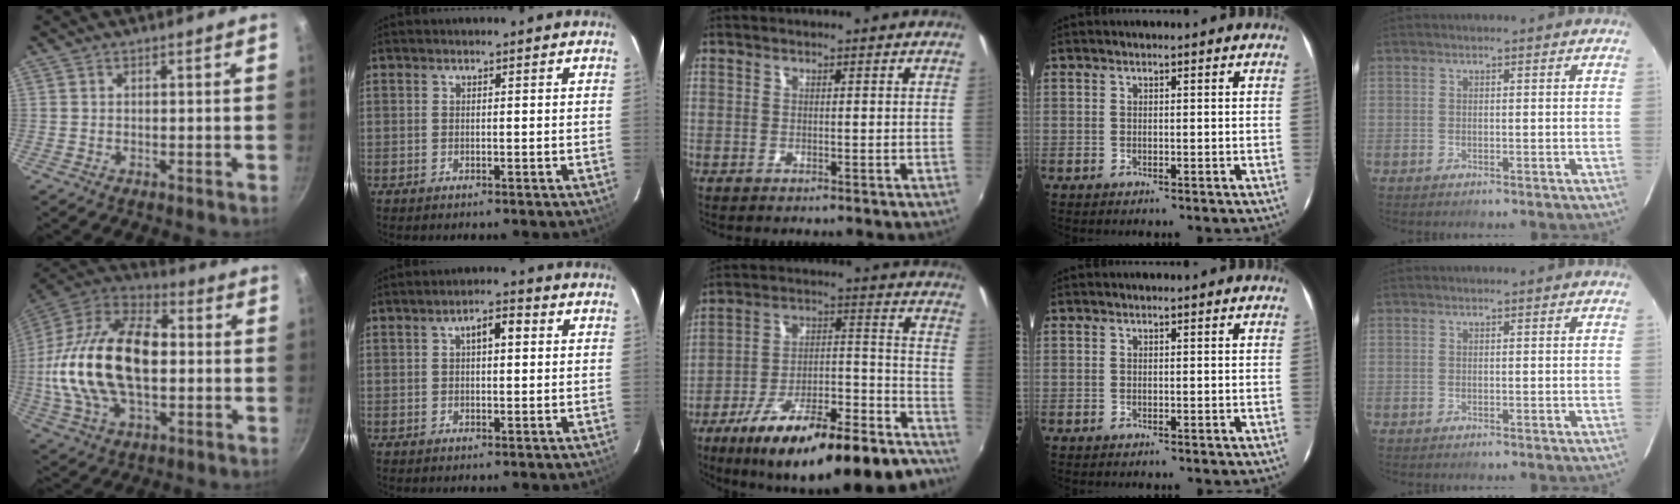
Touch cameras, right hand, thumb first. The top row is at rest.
{"thumb": {"total": 26.7, "force": [-0.3, 15.3, 21.8], "torque": [-0.410, 0.035, -0.016]}, "index": {"total": 4.1, "force": [1.0, 1.8, 3.5], "torque": [-0.055, 0.015, 0.017]}, "middle": {"total": 28.1, "force": [-21.0, 8.0, 16.7], "torque": [-0.238, -0.007, -0.298]}}